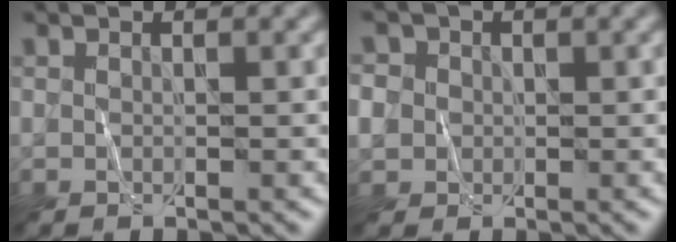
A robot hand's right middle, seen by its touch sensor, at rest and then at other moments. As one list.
[{"total": 4.1, "force": [0.3, 3.8, 1.5], "torque": [-0.033, 0.021, -0.015]}]